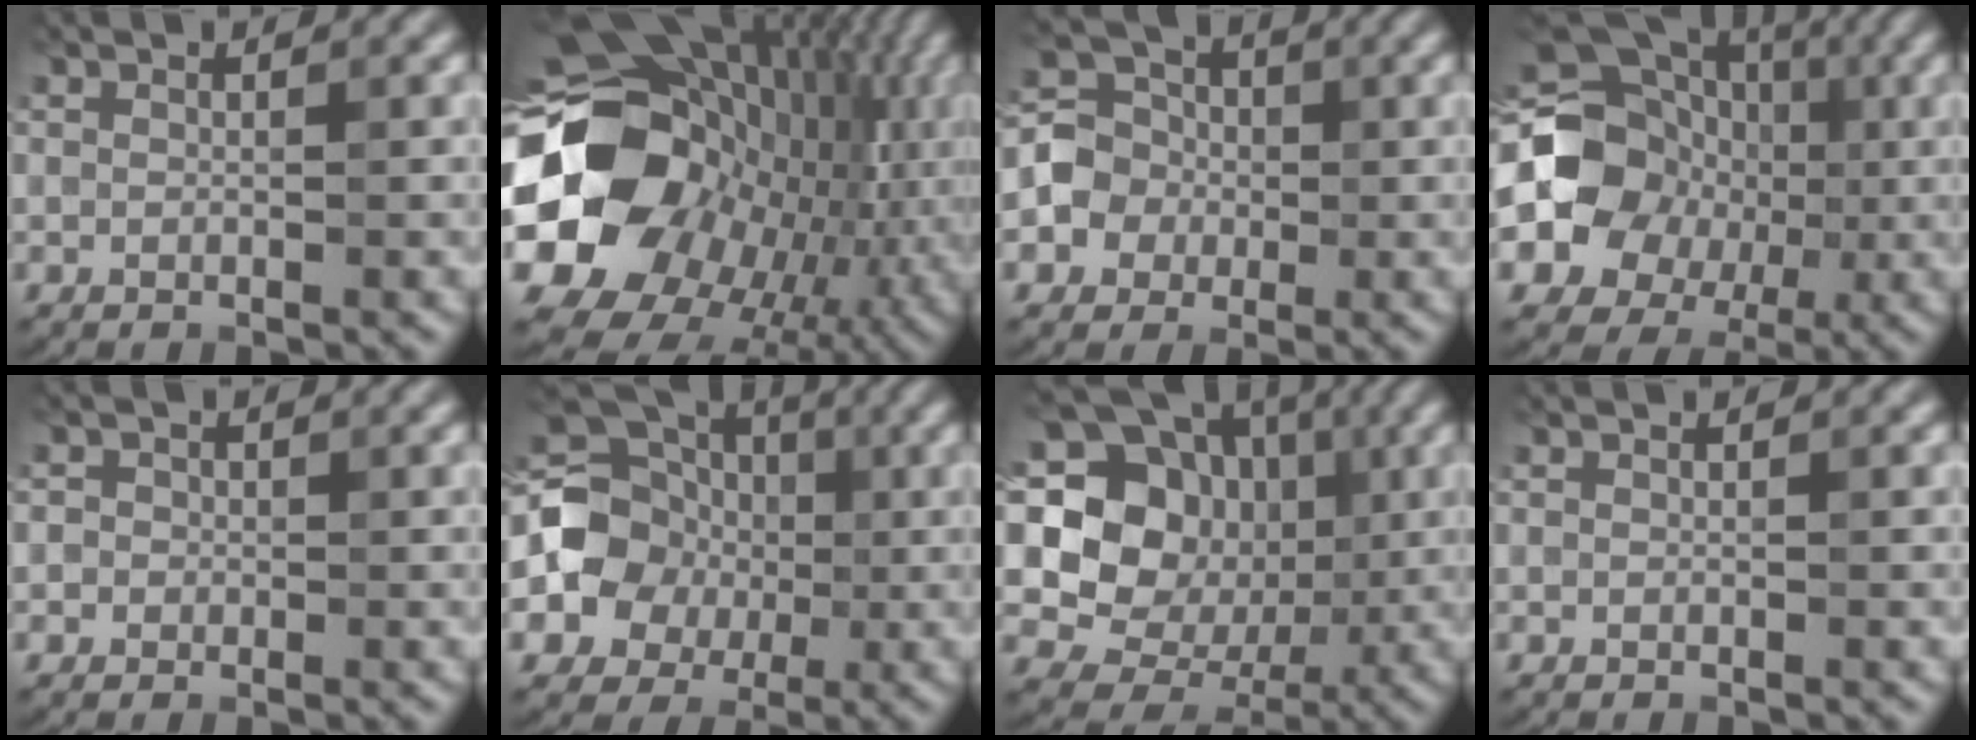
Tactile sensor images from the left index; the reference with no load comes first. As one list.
[{"total": 21.6, "force": [-1.4, 18.1, 11.6], "torque": [-0.225, -0.037, -0.041]}, {"total": 3.5, "force": [-0.6, 3.3, 1.0], "torque": [-0.008, 0.012, -0.015]}, {"total": 14.0, "force": [-1.0, 12.2, 6.7], "torque": [-0.108, 0.002, -0.045]}, {"total": 1.5, "force": [0.2, 1.4, 0.4], "torque": [0.011, 0.002, -0.009]}, {"total": 7.7, "force": [-0.8, 6.6, 3.7], "torque": [-0.063, -0.001, -0.029]}, {"total": 12.8, "force": [2.0, 10.8, 6.7], "torque": [-0.118, 0.009, 0.019]}, {"total": 0.0}]